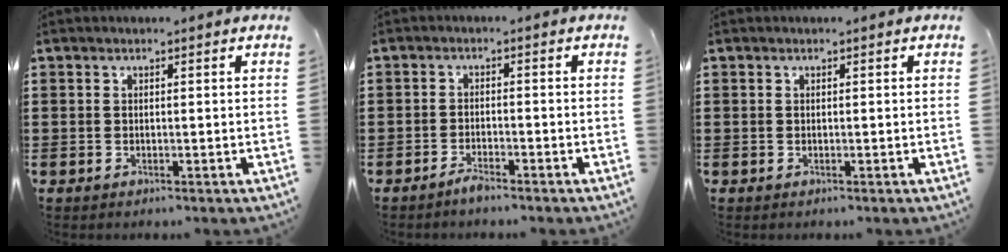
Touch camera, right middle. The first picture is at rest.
{"total": 1.9, "force": [-1.7, 0.2, 0.9], "torque": [-0.019, 0.000, -0.032]}
{"total": 0.0}